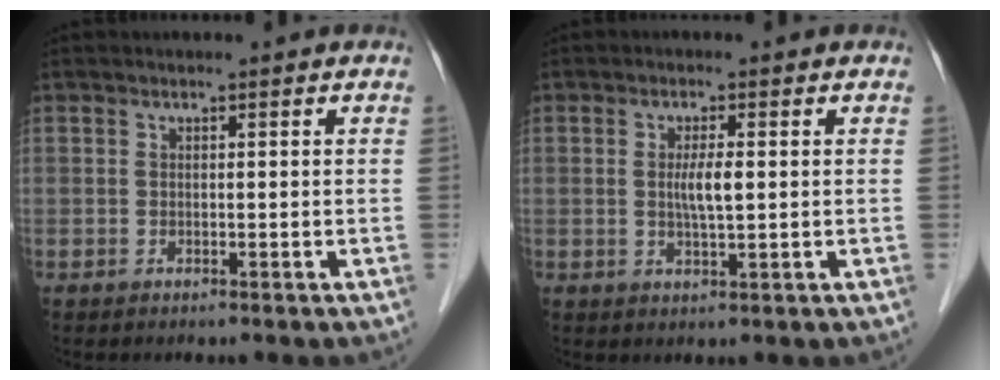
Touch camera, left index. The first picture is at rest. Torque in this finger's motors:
{"motor_torque": [0.42, 0.31, 0.13, 0.09]}